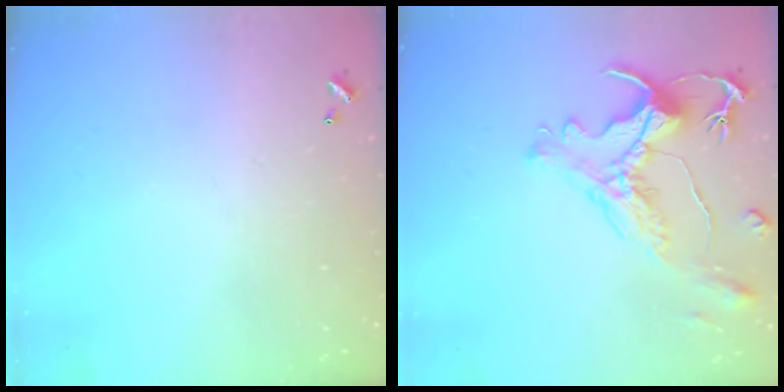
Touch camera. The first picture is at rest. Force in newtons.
{"total": 2.8, "press": 2.5, "slide": 1.3}